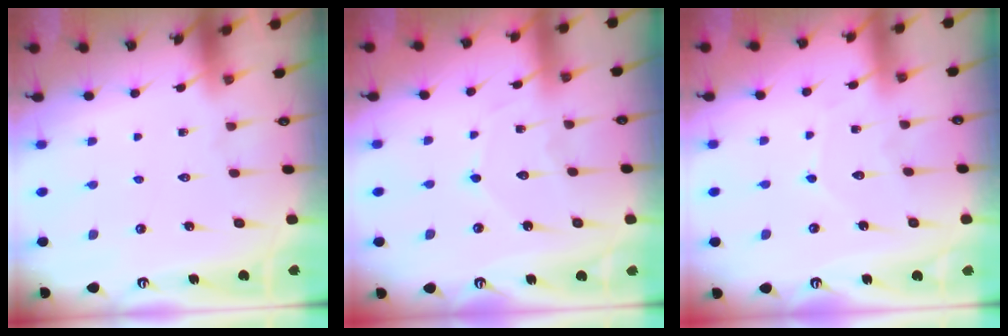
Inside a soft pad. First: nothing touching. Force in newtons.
{"total": 5.2, "press": 5.2, "slide": 0.5}
{"total": 3.9, "press": 3.9, "slide": 0.1}